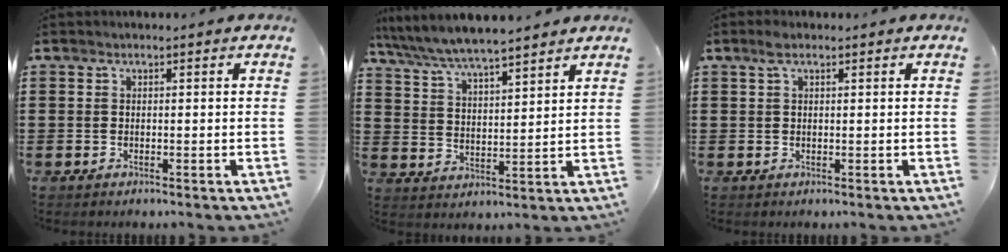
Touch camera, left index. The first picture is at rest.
{"total": 6.2, "force": [5.9, 0.2, 1.9], "torque": [-0.061, -0.028, 0.103]}
{"total": 1.7, "force": [0.9, 0.6, 1.3], "torque": [-0.029, 0.005, 0.015]}